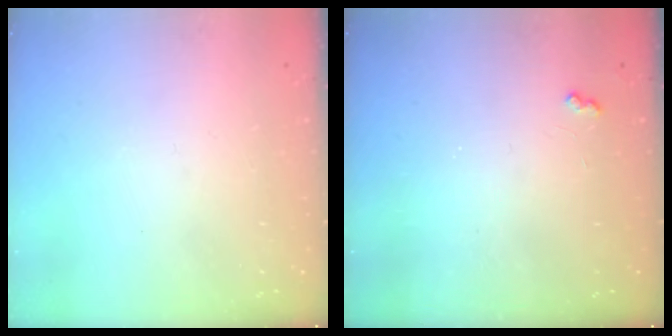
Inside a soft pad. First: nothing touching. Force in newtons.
{"total": 2.9, "press": 2.9, "slide": 0.5}